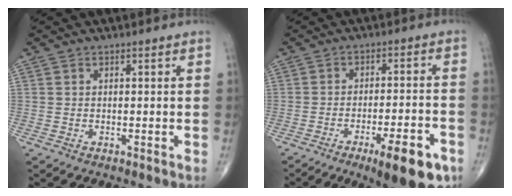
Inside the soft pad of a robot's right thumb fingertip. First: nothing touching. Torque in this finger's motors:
{"motor_torque": [2.27, 1.35, 0.08, -0.44, 0.43]}